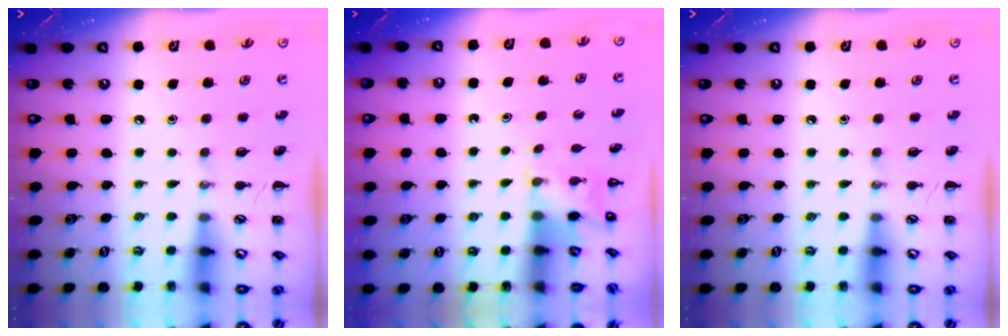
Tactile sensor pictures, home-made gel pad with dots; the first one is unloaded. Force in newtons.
{"total": 3.0, "press": 2.8, "slide": 1.0}
{"total": 0.0}